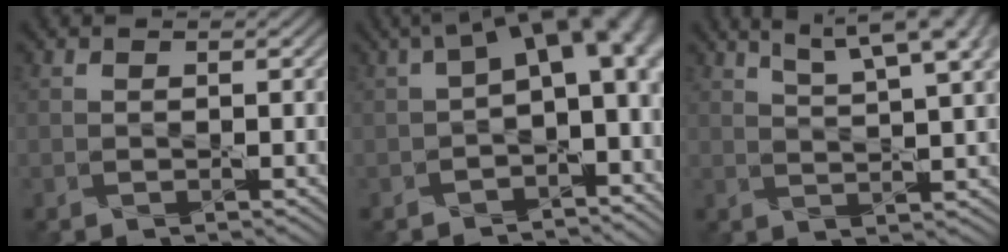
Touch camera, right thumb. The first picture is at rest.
{"total": 10.4, "force": [0.7, 5.6, 8.7], "torque": [-0.119, -0.005, 0.014]}
{"total": 9.9, "force": [6.4, 2.3, 7.3], "torque": [-0.107, 0.016, 0.089]}